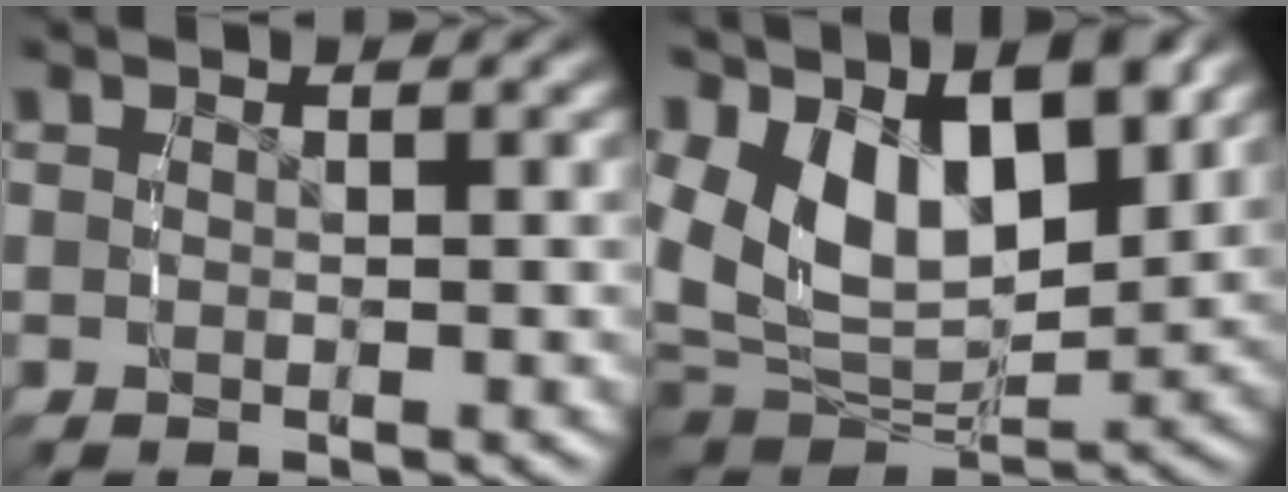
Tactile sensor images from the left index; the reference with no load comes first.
{"total": 11.8, "force": [1.9, 8.2, 8.3], "torque": [-0.164, -0.015, 0.037]}